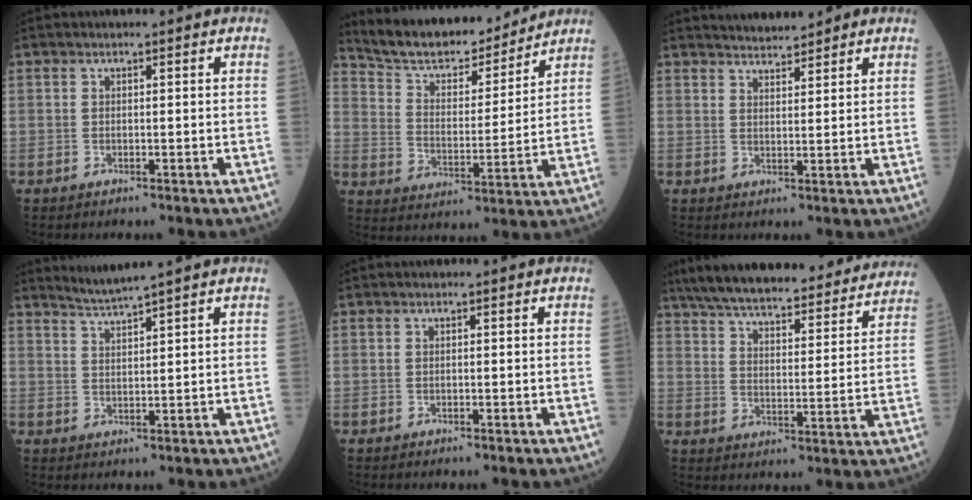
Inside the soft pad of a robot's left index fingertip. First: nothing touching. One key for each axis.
{"total": 15.4, "fx": 14.2, "fy": 3.1, "fz": 5.0, "tx": -0.086, "ty": -0.001, "tz": 0.234}
{"total": 4.8, "fx": 4.6, "fy": 1.0, "fz": 1.3, "tx": -0.022, "ty": 0.014, "tz": 0.071}
{"total": 3.1, "fx": 2.7, "fy": -1.5, "fz": 0.3, "tx": -0.011, "ty": -0.011, "tz": 0.060}
{"total": 0.0}
{"total": 30.1, "fx": 26.7, "fy": 5.9, "fz": 12.5, "tx": -0.205, "ty": -0.016, "tz": 0.345}